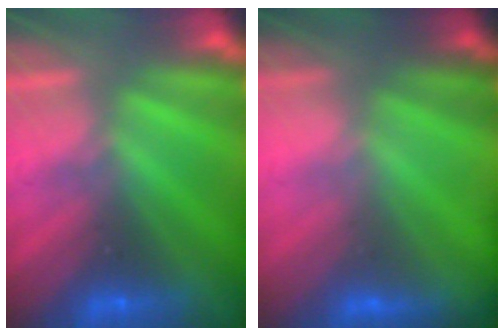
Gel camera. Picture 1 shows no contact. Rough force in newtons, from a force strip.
{"total": 3.9}